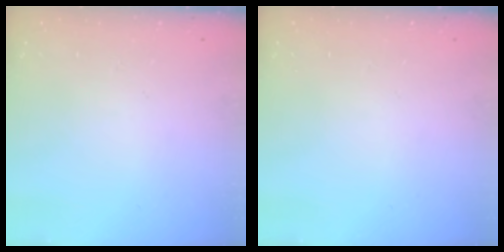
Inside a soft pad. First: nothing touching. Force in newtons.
{"total": 0.0}